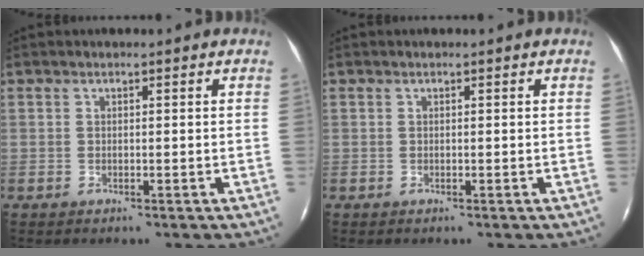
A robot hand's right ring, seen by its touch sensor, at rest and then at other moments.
{"total": 0.0}